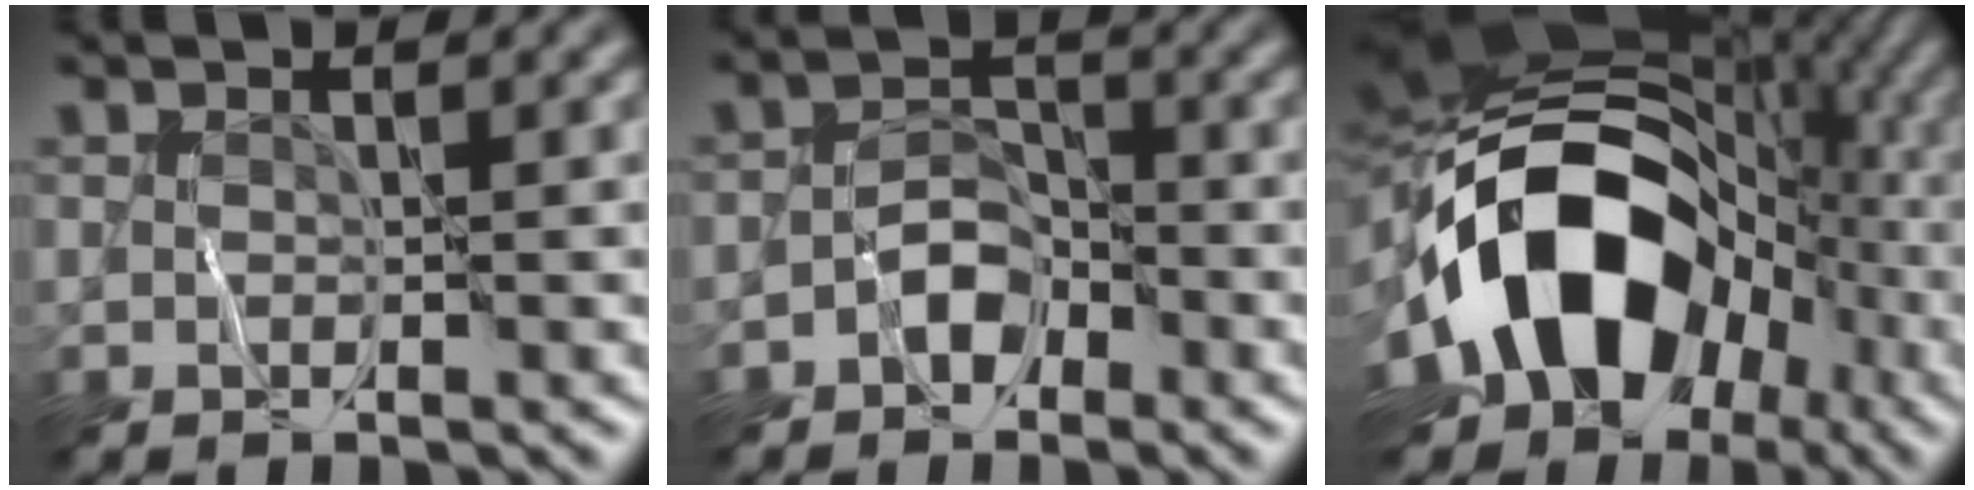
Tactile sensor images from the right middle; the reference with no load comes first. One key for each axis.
{"total": 2.8, "fx": -1.7, "fy": 1.9, "fz": 1.3, "tx": -0.011, "ty": 0.010, "tz": -0.036}
{"total": 16.7, "fx": -3.7, "fy": 11.6, "fz": 11.4, "tx": -0.180, "ty": -0.003, "tz": -0.070}